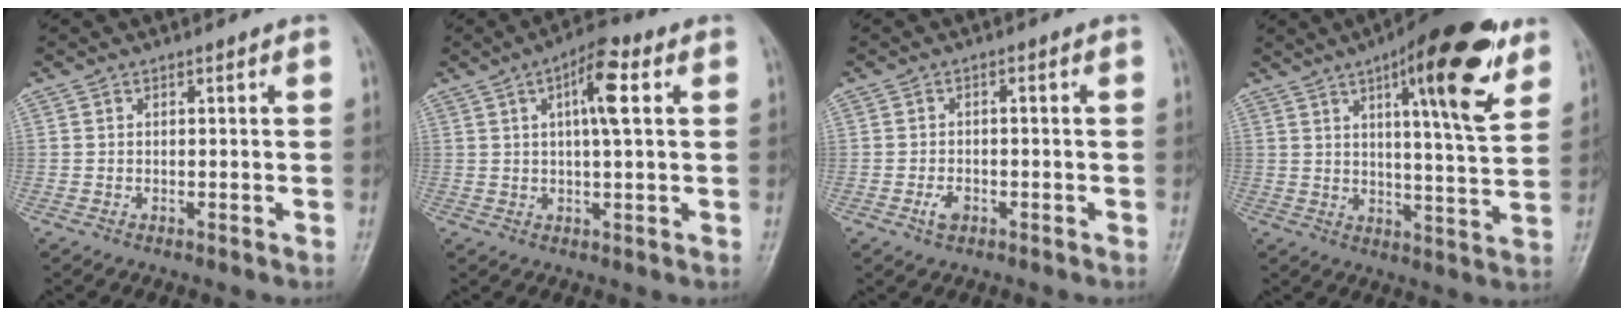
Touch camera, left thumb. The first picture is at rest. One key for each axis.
{"total": 8.2, "fx": 2.5, "fy": 2.3, "fz": 7.4, "tx": -0.119, "ty": 0.007, "tz": 0.035}
{"total": 2.6, "fx": -1.3, "fy": 1.5, "fz": 1.7, "tx": -0.031, "ty": 0.008, "tz": -0.022}
{"total": 17.7, "fx": 9.2, "fy": 4.4, "fz": 14.5, "tx": -0.182, "ty": -0.038, "tz": 0.128}